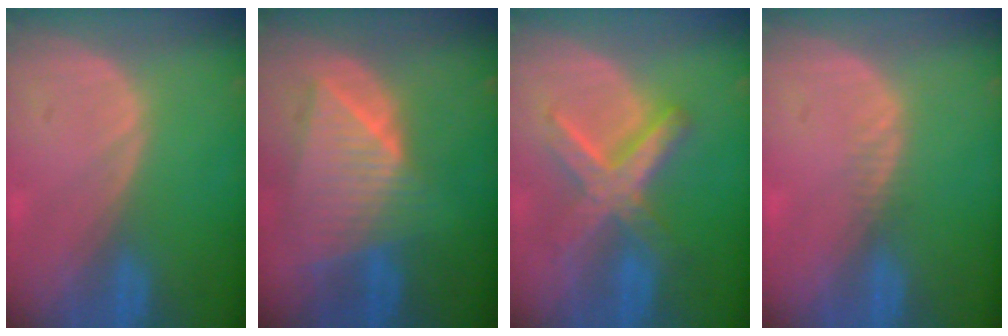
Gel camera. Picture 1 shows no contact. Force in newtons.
{"total": 9.0, "press": 7.9, "slide": 4.3}
{"total": 7.7, "press": 7.7, "slide": 0.7}
{"total": 1.2, "press": 0.9, "slide": 0.8}